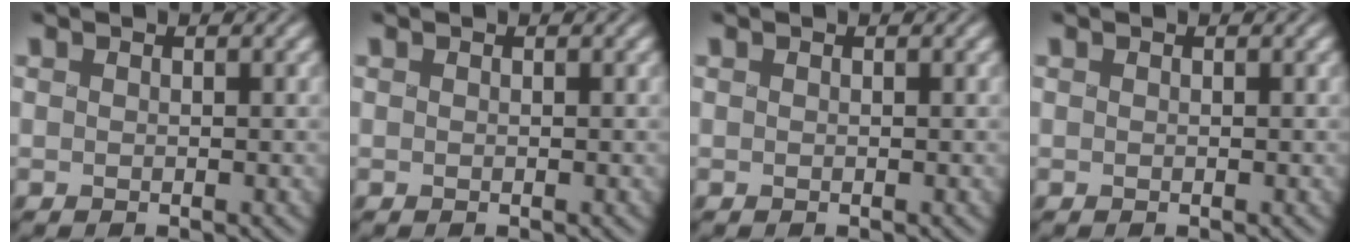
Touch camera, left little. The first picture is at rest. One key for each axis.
{"total": 0.0}
{"total": 0.0}
{"total": 0.0}